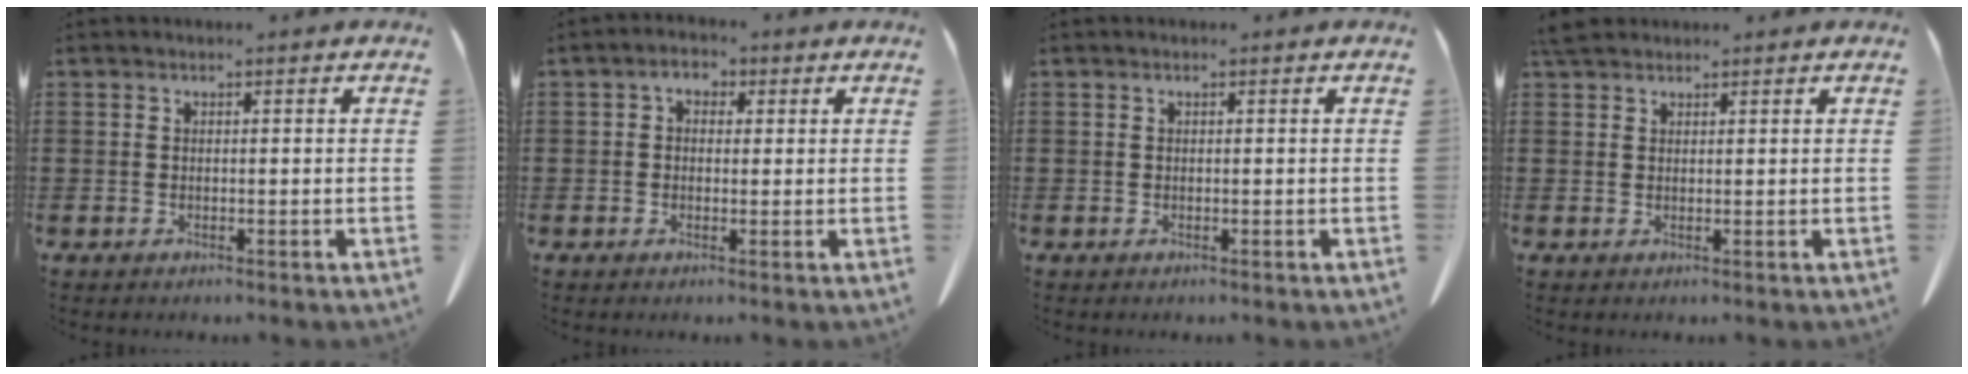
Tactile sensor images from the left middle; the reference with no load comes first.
{"total": 2.1, "force": [0.5, 1.5, 1.4], "torque": [-0.033, 0.009, 0.006]}
{"total": 0.0}
{"total": 2.6, "force": [2.2, 1.1, 1.0], "torque": [-0.027, 0.003, 0.045]}